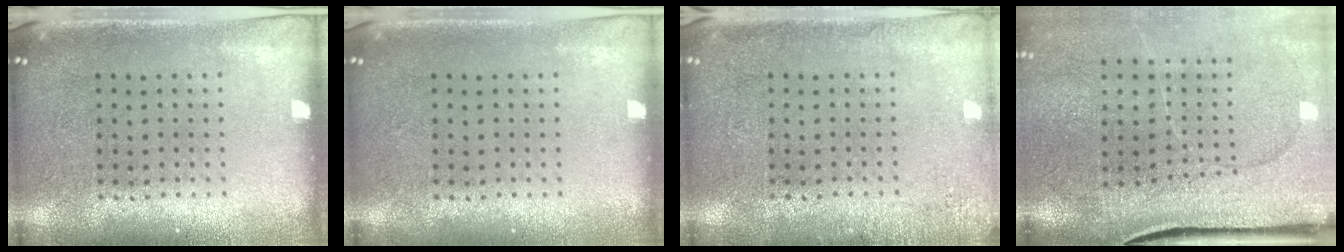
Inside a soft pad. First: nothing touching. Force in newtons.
{"total": 0.0}
{"total": 1.8, "press": 1.8, "slide": 0.3}
{"total": 3.9, "press": 3.2, "slide": 2.3}